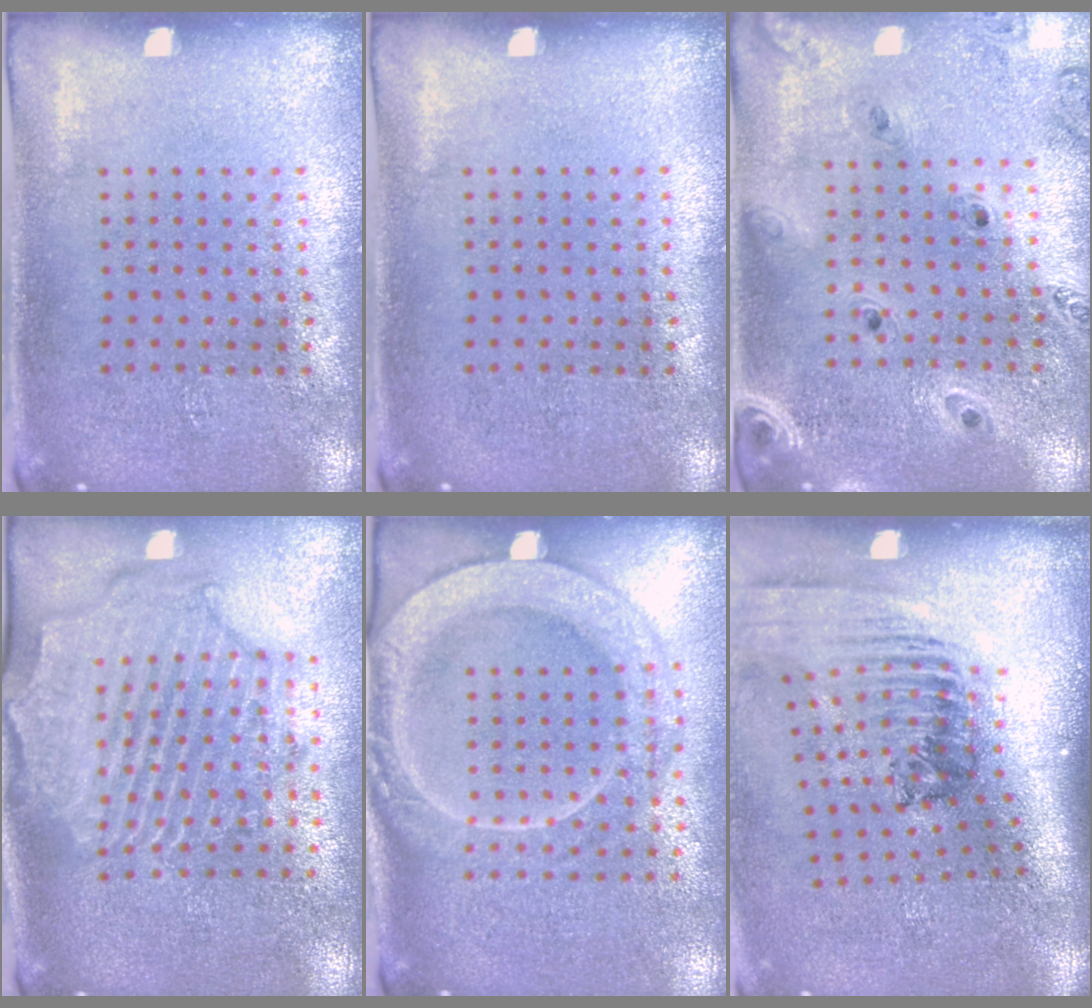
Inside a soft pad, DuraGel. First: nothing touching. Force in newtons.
{"total": 0.0}
{"total": 1.3, "press": 1.3, "slide": 0.2}
{"total": 2.2, "press": 2.1, "slide": 0.8}
{"total": 2.3, "press": 2.1, "slide": 0.8}
{"total": 2.4, "press": 1.6, "slide": 1.8}